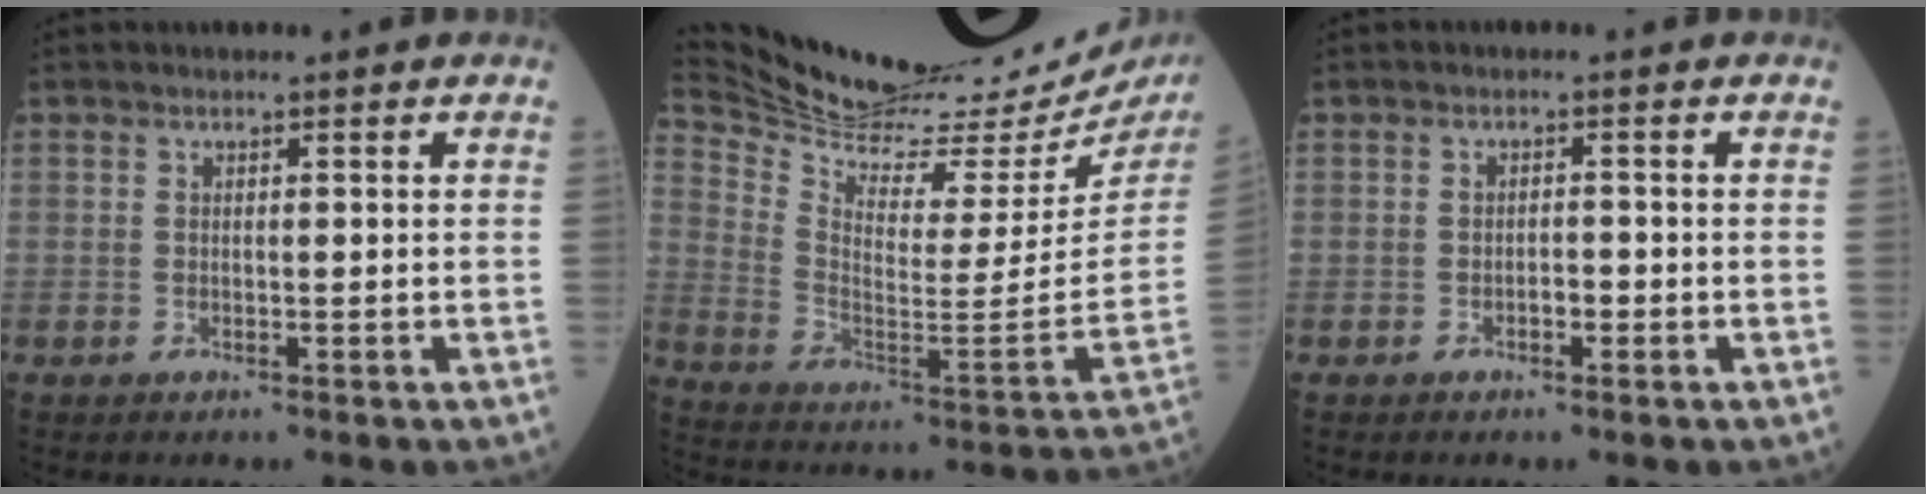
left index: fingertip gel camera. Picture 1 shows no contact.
{"total": 30.4, "force": [27.6, 3.6, 12.2], "torque": [-0.221, -0.103, 0.385]}
{"total": 1.4, "force": [-0.7, 0.6, 1.1], "torque": [-0.016, 0.003, -0.012]}